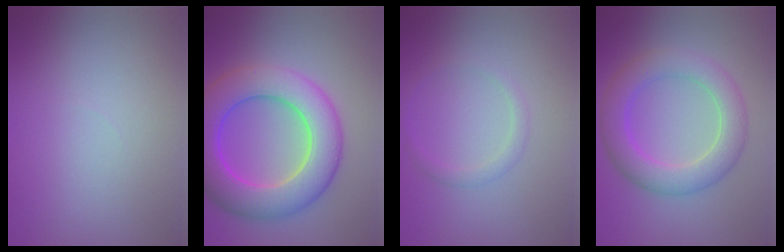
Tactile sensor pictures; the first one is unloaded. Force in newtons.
{"total": 9.4, "press": 9.4, "slide": 0.3}
{"total": 1.2, "press": 1.2, "slide": 0.1}
{"total": 5.4, "press": 5.4, "slide": 0.2}